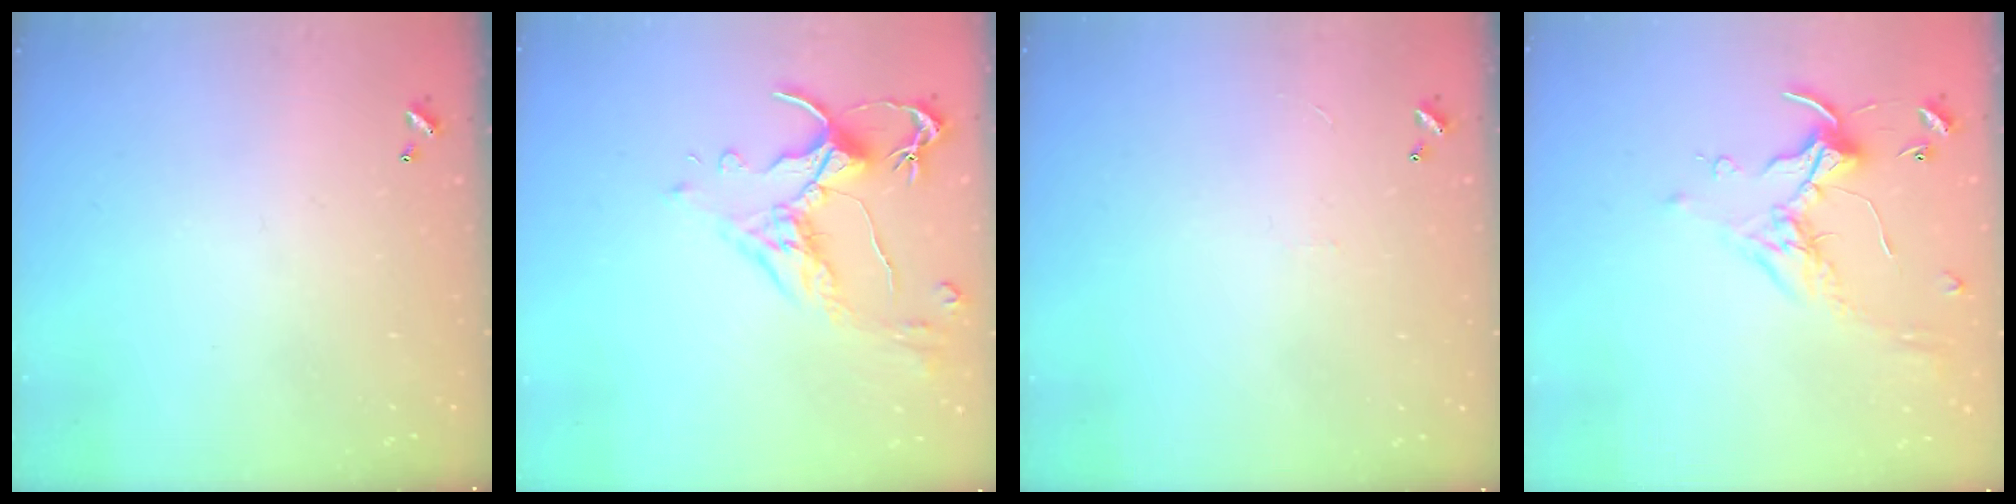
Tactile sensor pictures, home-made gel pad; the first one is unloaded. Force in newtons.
{"total": 2.5, "press": 2.1, "slide": 1.4}
{"total": 1.3, "press": 1.3, "slide": 0.4}
{"total": 0.5, "press": 0.4, "slide": 0.4}